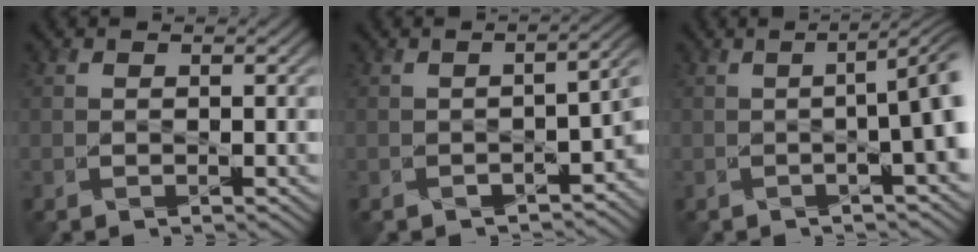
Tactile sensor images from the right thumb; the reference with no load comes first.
{"total": 5.6, "force": [-2.5, 2.3, 4.5], "torque": [-0.054, -0.018, -0.031]}
{"total": 7.6, "force": [-0.3, 1.8, 7.4], "torque": [-0.077, 0.010, -0.012]}